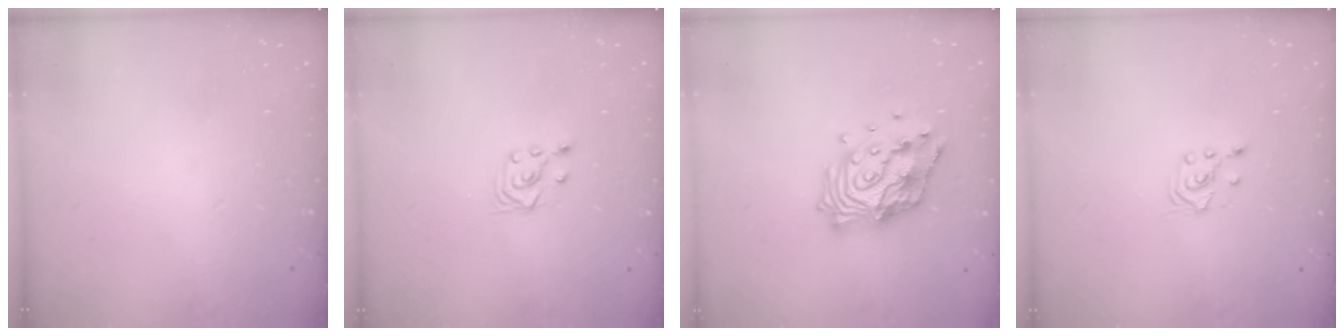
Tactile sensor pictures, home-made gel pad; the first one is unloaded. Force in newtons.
{"total": 2.6, "press": 2.5, "slide": 1.0}
{"total": 16.3, "press": 16.3, "slide": 1.3}
{"total": 2.6, "press": 2.4, "slide": 0.8}